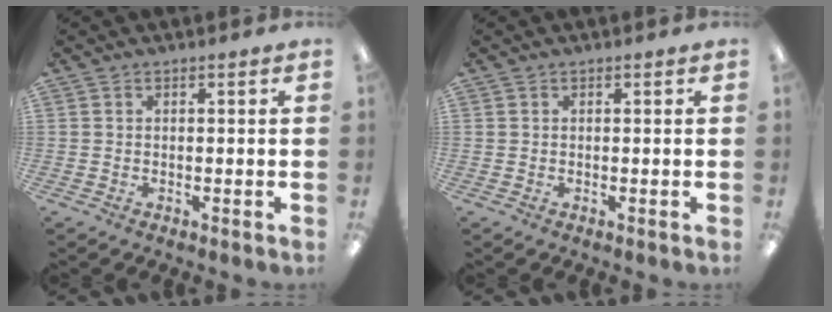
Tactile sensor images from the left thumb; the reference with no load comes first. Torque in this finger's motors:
{"motor_torque": [0.00, 0.00, -0.17, 0.14, 0.00]}